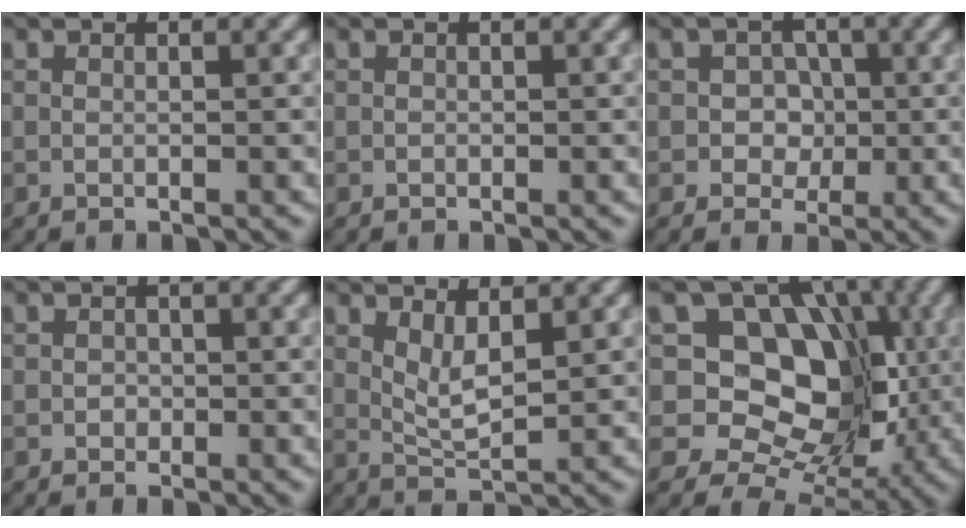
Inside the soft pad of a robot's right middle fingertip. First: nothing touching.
{"total": 0.0}
{"total": 3.0, "force": [-0.3, 2.7, 1.1], "torque": [0.008, 0.002, -0.026]}
{"total": 0.8, "force": [-0.1, 0.7, 0.2], "torque": [0.003, -0.001, -0.004]}
{"total": 2.7, "force": [1.2, 0.8, 2.2], "torque": [-0.047, -0.009, 0.027]}
{"total": 10.5, "force": [0.9, 8.2, 6.5], "torque": [-0.077, 0.000, 0.000]}